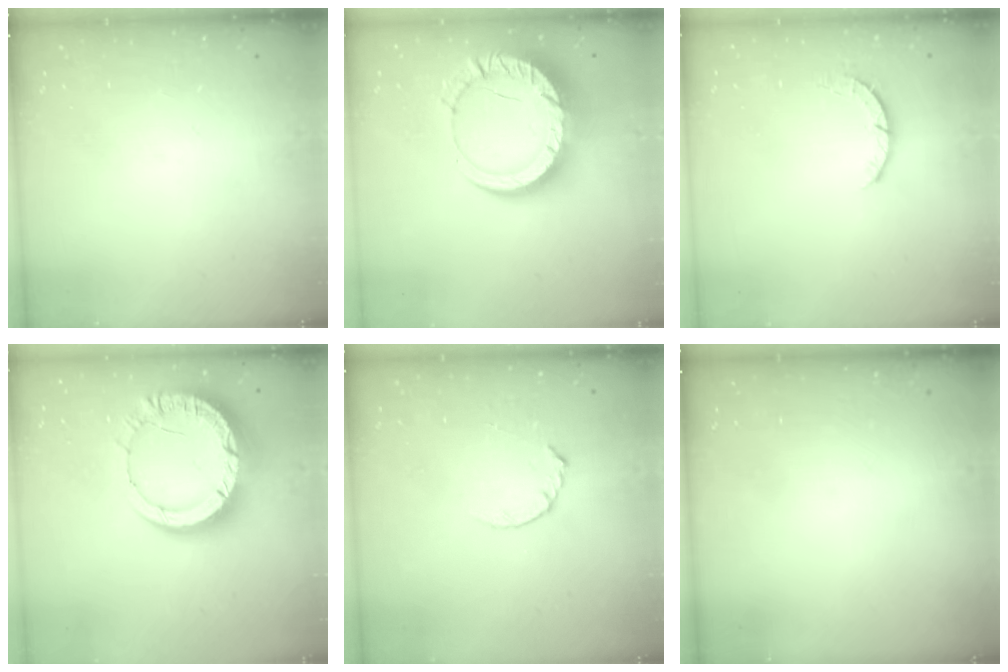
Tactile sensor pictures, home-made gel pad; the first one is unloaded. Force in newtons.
{"total": 18.9, "press": 18.8, "slide": 1.9}
{"total": 3.2, "press": 3.2, "slide": 0.4}
{"total": 16.1, "press": 16.1, "slide": 1.6}
{"total": 2.8, "press": 2.8, "slide": 0.4}
{"total": 0.0}